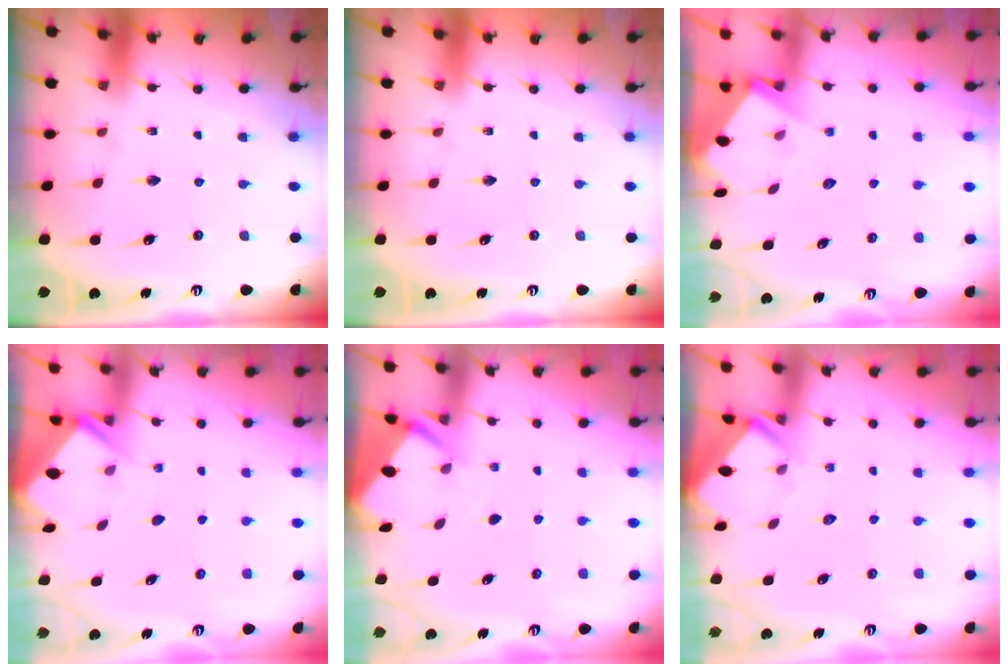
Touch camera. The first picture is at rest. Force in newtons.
{"total": 0.0}
{"total": 3.9, "press": 3.9, "slide": 0.4}
{"total": 2.4, "press": 2.4, "slide": 0.1}
{"total": 2.5, "press": 2.5, "slide": 0.3}
{"total": 2.8, "press": 2.8, "slide": 0.2}